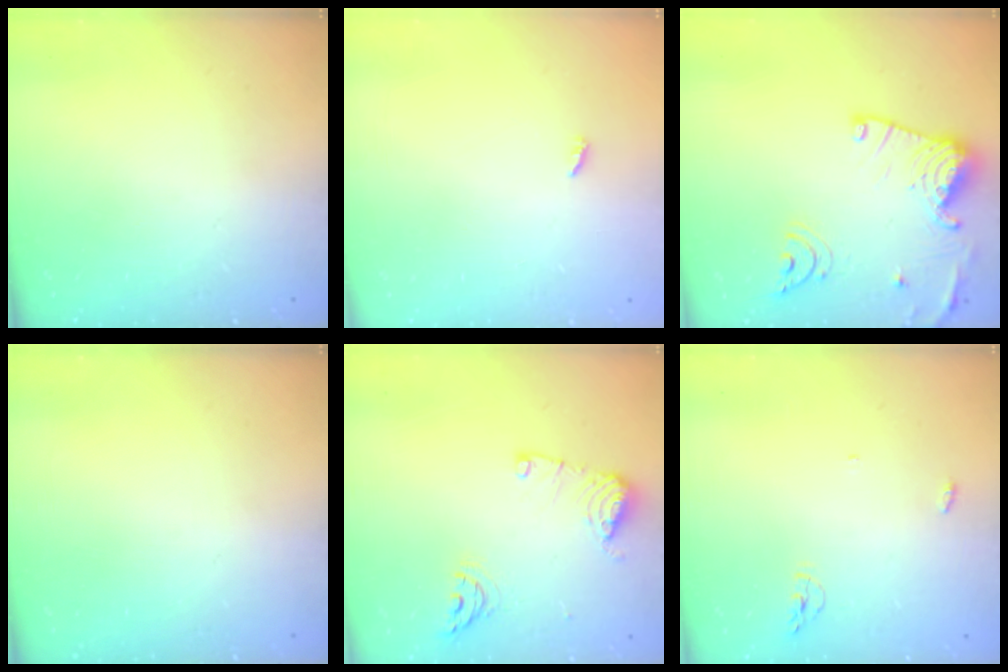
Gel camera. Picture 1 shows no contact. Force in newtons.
{"total": 2.3, "press": 2.3, "slide": 0.2}
{"total": 17.0, "press": 16.9, "slide": 1.7}
{"total": 0.0}
{"total": 10.2, "press": 10.1, "slide": 1.2}
{"total": 4.3, "press": 4.1, "slide": 1.0}